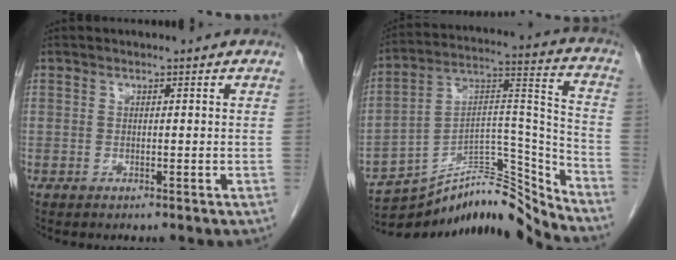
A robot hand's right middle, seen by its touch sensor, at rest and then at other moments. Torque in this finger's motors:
{"motor_torque": [-0.12, 0.14, -0.20, -0.05]}